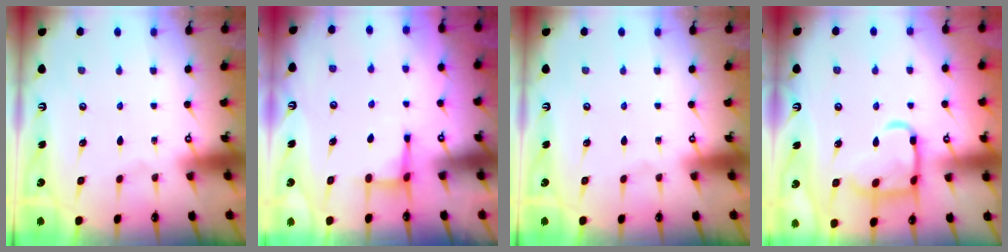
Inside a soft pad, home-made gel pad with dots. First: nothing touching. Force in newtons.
{"total": 3.4, "press": 3.4, "slide": 0.5}
{"total": 0.0}
{"total": 13.8, "press": 13.7, "slide": 1.1}